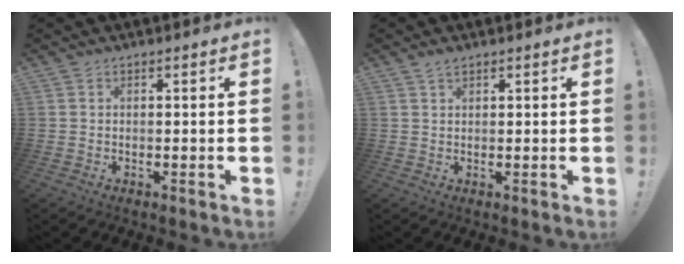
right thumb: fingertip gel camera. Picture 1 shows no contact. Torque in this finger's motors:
{"motor_torque": [-0.30, 0.36, 0.12, 0.10, 0.02]}